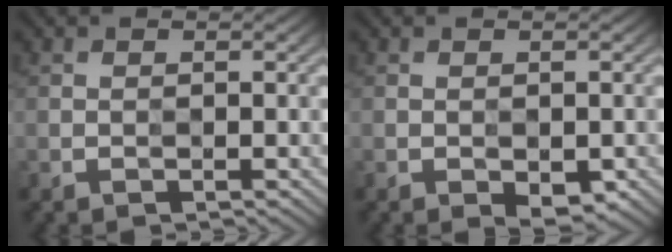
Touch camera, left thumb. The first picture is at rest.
{"total": 1.9, "force": [-1.4, 0.7, 1.1], "torque": [-0.016, -0.005, -0.022]}